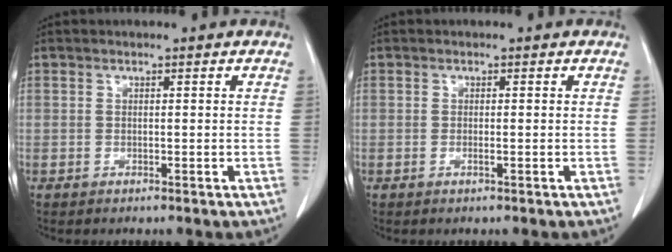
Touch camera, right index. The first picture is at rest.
{"total": 1.1, "force": [-0.3, 0.3, 1.0], "torque": [-0.023, -0.001, -0.005]}